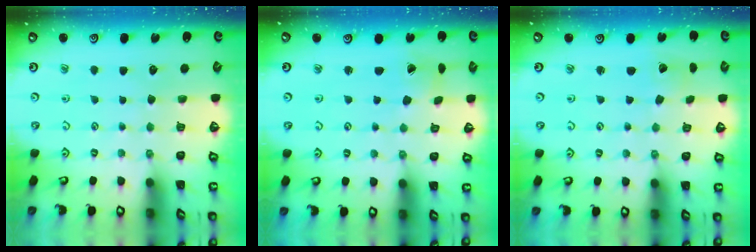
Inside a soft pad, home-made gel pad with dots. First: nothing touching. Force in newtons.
{"total": 2.0, "press": 2.0, "slide": 0.2}
{"total": 1.8, "press": 1.8, "slide": 0.1}